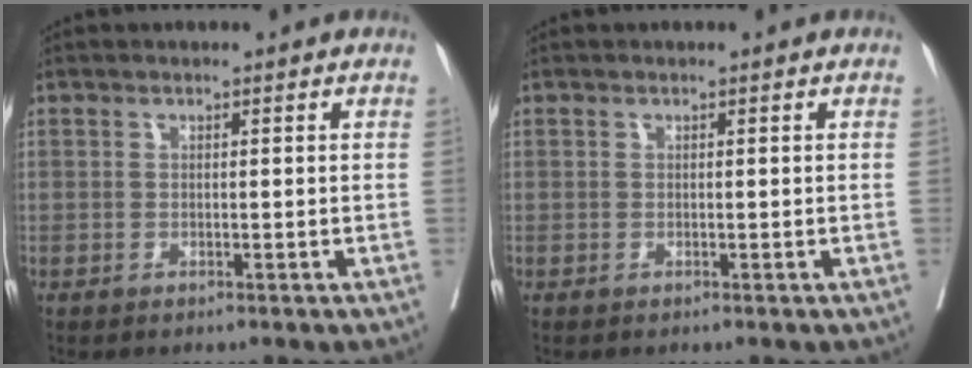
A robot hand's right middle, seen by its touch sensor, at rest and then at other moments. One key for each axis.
{"total": 0.0}